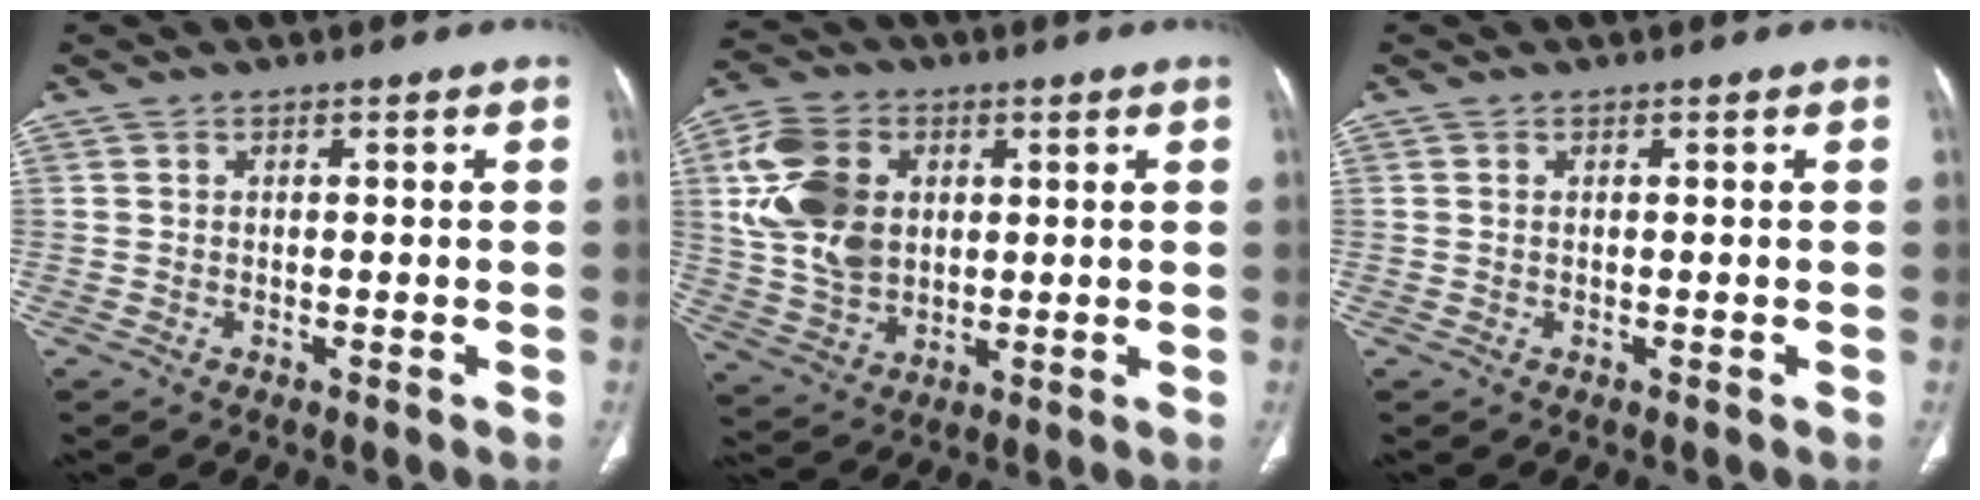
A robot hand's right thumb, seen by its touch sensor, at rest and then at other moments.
{"total": 14.3, "force": [3.0, 10.4, 9.3], "torque": [-0.166, -0.002, 0.058]}
{"total": 0.0}